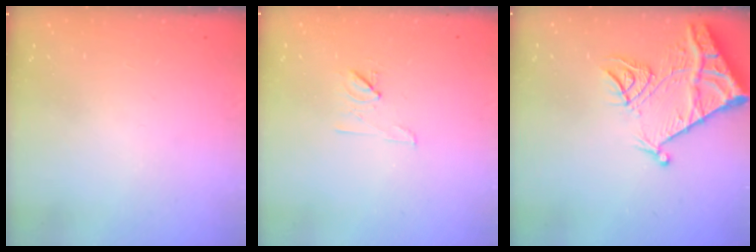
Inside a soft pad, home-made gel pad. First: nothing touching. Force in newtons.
{"total": 6.7, "press": 6.6, "slide": 1.1}
{"total": 12.8, "press": 12.7, "slide": 1.2}